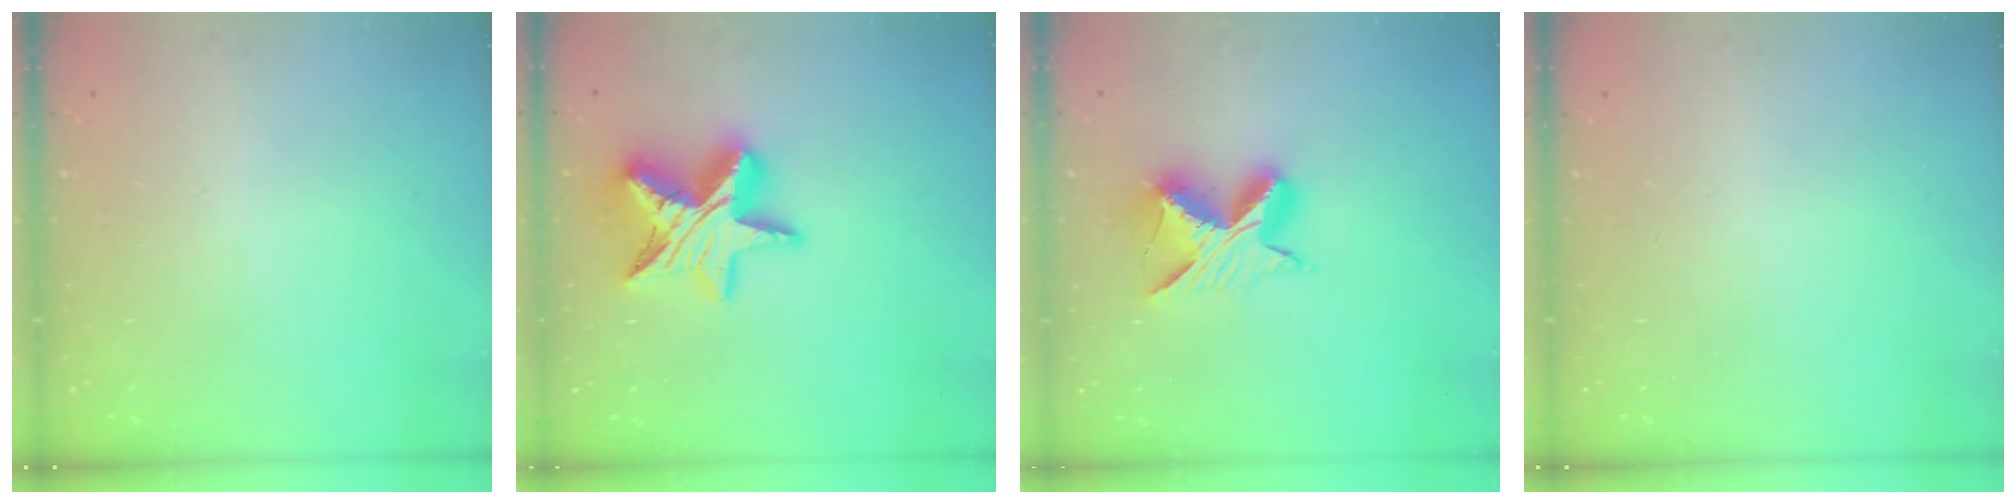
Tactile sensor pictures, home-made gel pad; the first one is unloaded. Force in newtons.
{"total": 15.9, "press": 15.9, "slide": 1.2}
{"total": 10.8, "press": 10.7, "slide": 0.7}
{"total": 0.0}